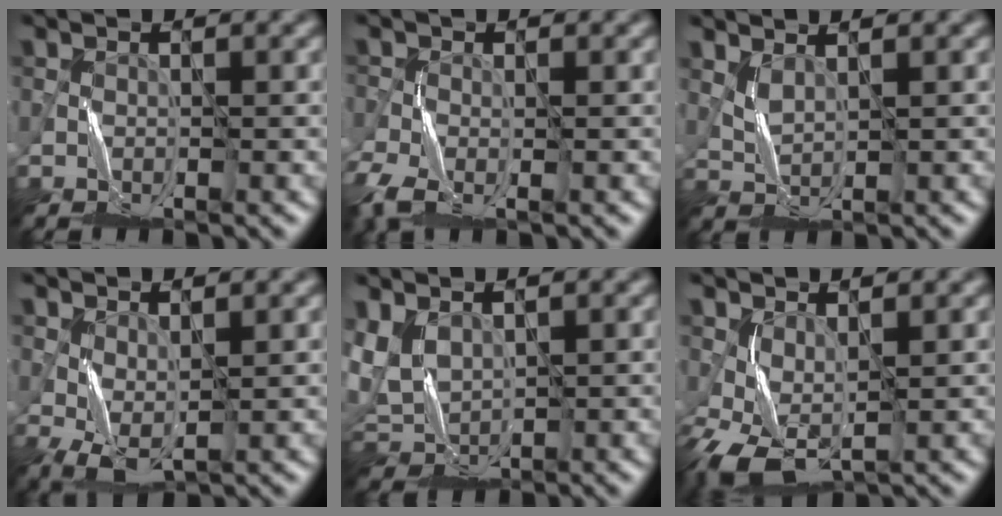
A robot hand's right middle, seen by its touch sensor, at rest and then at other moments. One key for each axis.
{"total": 4.1, "fx": -2.4, "fy": 2.0, "fz": 2.7, "tx": -0.074, "ty": -0.011, "tz": -0.055}
{"total": 1.3, "fx": 1.1, "fy": 0.1, "fz": 0.8, "tx": -0.027, "ty": -0.004, "tz": 0.029}
{"total": 2.7, "fx": 0.4, "fy": 1.1, "fz": 2.4, "tx": -0.065, "ty": -0.001, "tz": 0.010}
{"total": 3.5, "fx": 1.6, "fy": 2.3, "fz": 2.2, "tx": -0.069, "ty": 0.002, "tz": 0.035}
{"total": 4.4, "fx": -0.1, "fy": 2.3, "fz": 3.7, "tx": -0.098, "ty": 0.000, "tz": 0.002}